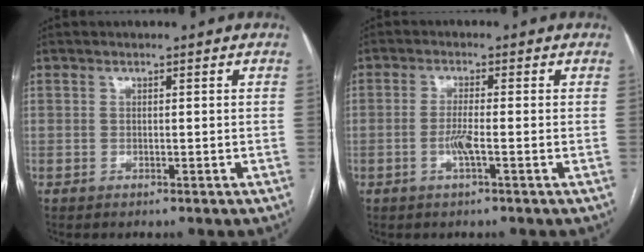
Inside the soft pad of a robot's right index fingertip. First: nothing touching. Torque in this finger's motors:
{"motor_torque": [0.06, 0.06, 0.00, 0.02]}